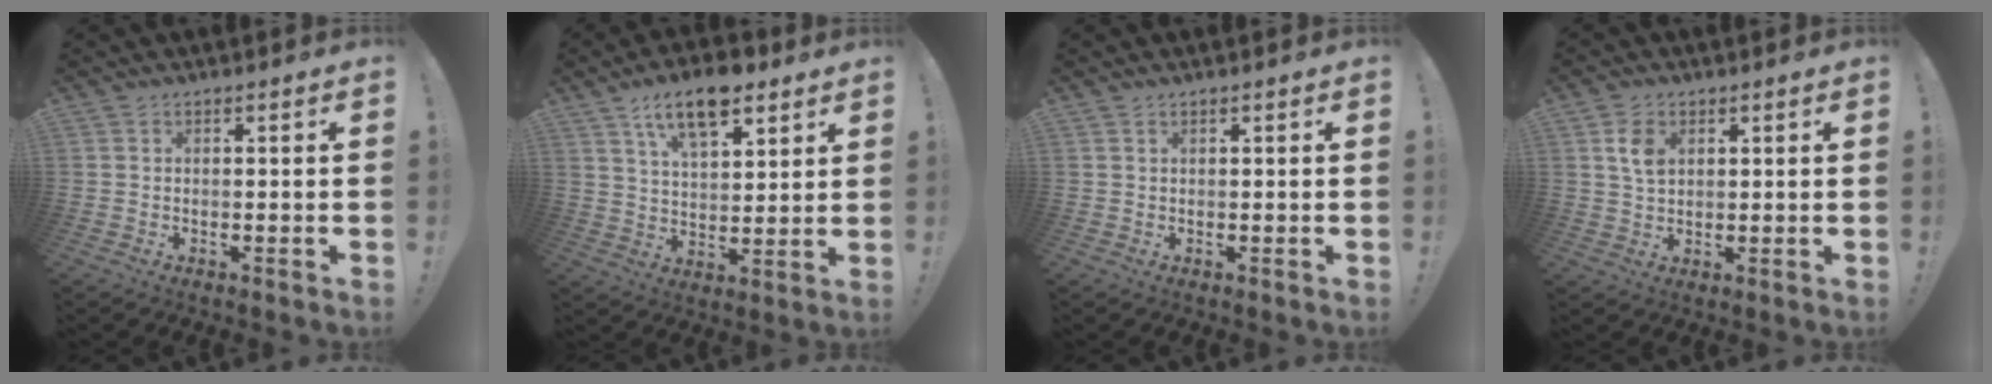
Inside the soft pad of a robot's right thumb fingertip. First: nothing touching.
{"total": 12.6, "force": [8.1, 5.8, 7.8], "torque": [-0.127, -0.031, 0.142]}
{"total": 0.6, "force": [0.4, 0.0, 0.5], "torque": [-0.017, 0.003, 0.009]}
{"total": 5.8, "force": [2.1, 3.8, 3.9], "torque": [-0.061, -0.002, 0.039]}